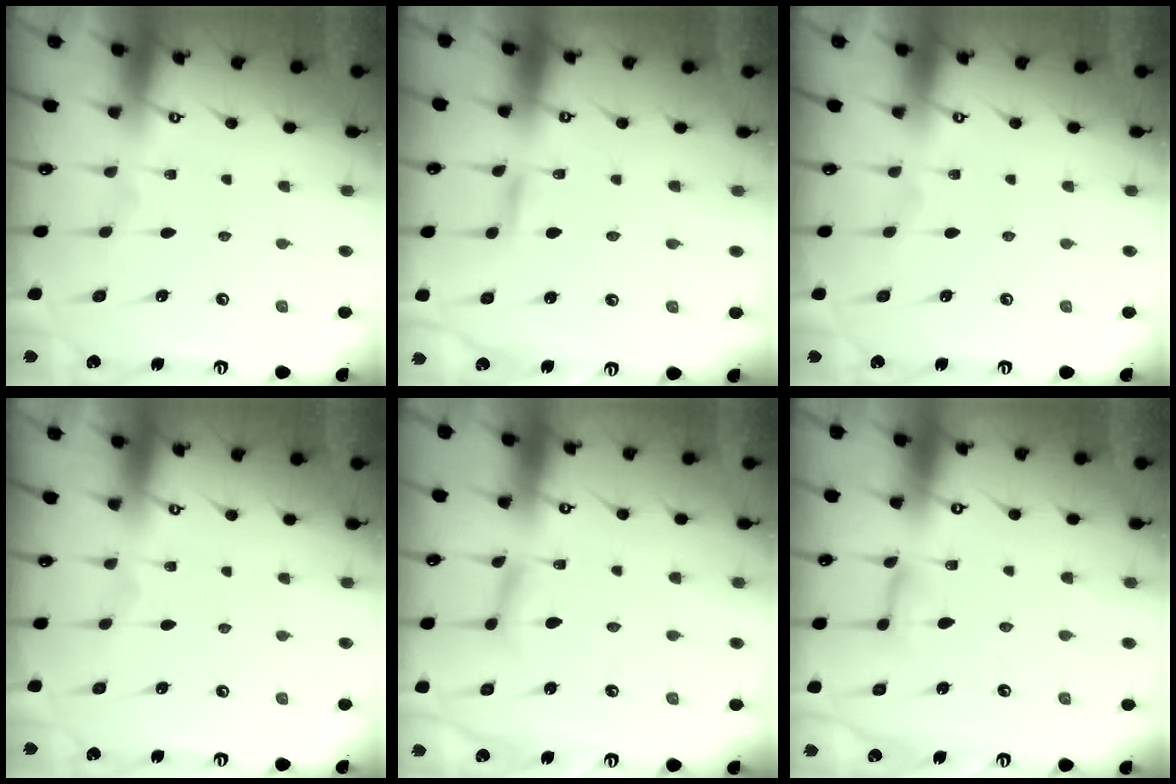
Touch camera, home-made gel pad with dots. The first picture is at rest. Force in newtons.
{"total": 2.4, "press": 2.4, "slide": 0.2}
{"total": 0.0}
{"total": 0.0}
{"total": 6.0, "press": 6.0, "slide": 0.5}
{"total": 5.3, "press": 5.2, "slide": 0.4}